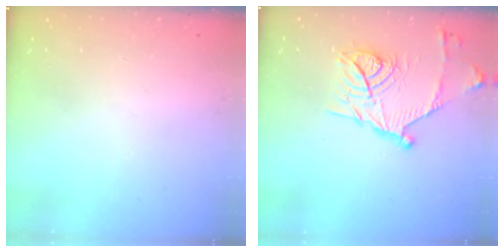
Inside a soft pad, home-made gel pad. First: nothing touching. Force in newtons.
{"total": 15.9, "press": 15.9, "slide": 0.3}